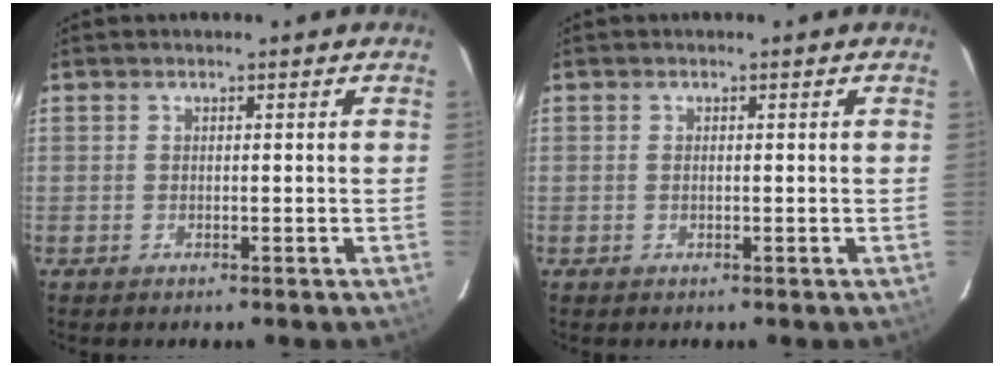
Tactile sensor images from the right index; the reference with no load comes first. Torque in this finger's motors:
{"motor_torque": [-0.11, 0.07, -0.03, 0.00]}